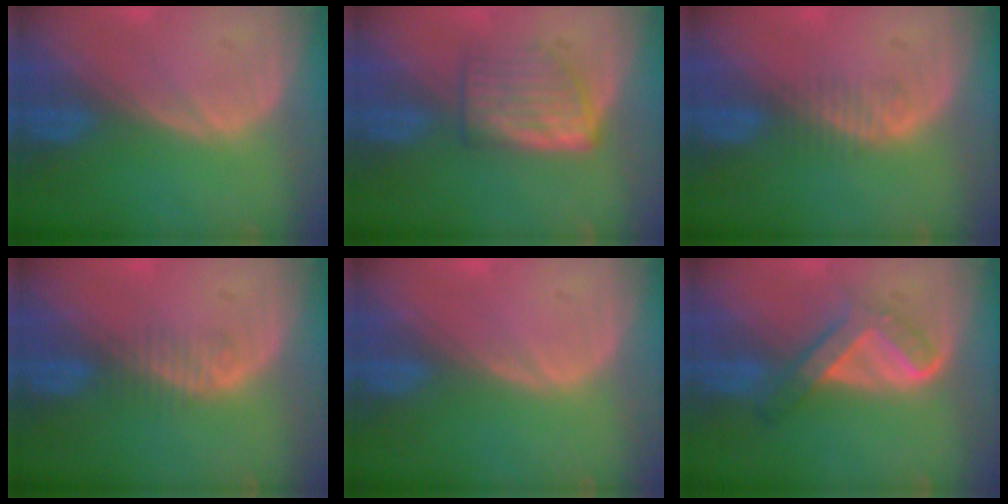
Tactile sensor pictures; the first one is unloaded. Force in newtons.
{"total": 5.9, "press": 5.3, "slide": 2.6}
{"total": 1.9, "press": 1.6, "slide": 1.0}
{"total": 1.9, "press": 1.6, "slide": 1.0}
{"total": 0.5, "press": 0.1, "slide": 0.5}
{"total": 5.3, "press": 5.0, "slide": 1.6}